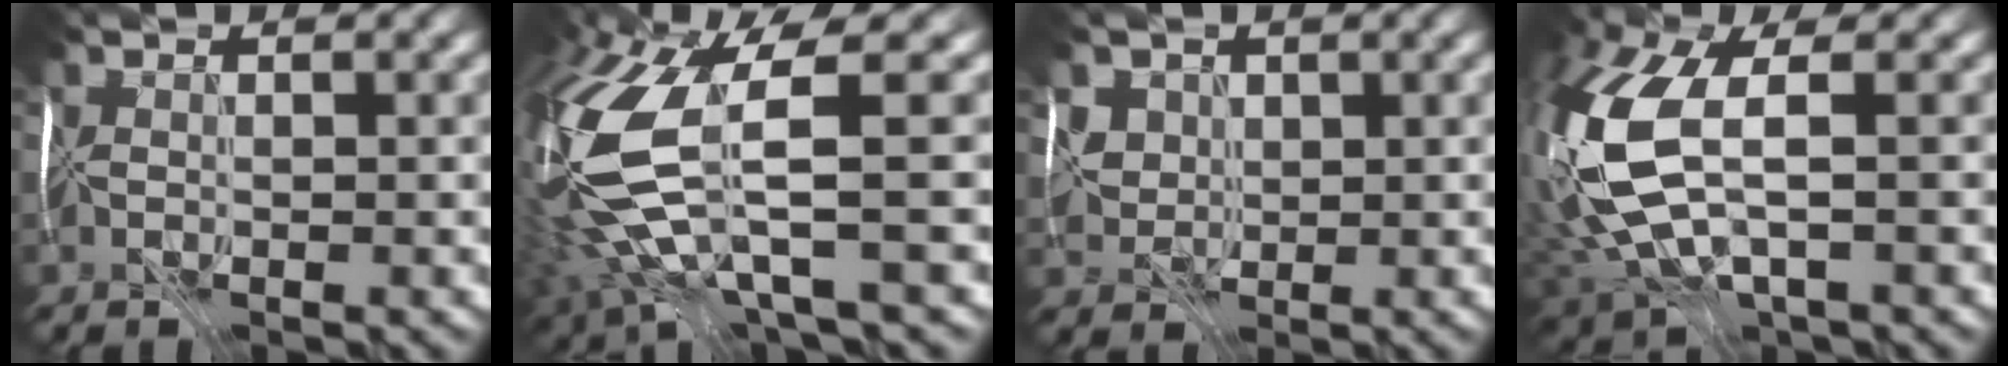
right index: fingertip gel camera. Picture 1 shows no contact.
{"total": 9.7, "force": [-1.1, 3.2, 9.1], "torque": [-0.225, -0.022, -0.010]}
{"total": 1.8, "force": [1.2, 1.4, -0.3], "torque": [0.012, 0.001, 0.026]}
{"total": 9.6, "force": [1.0, 5.0, 8.1], "torque": [-0.225, -0.013, 0.026]}